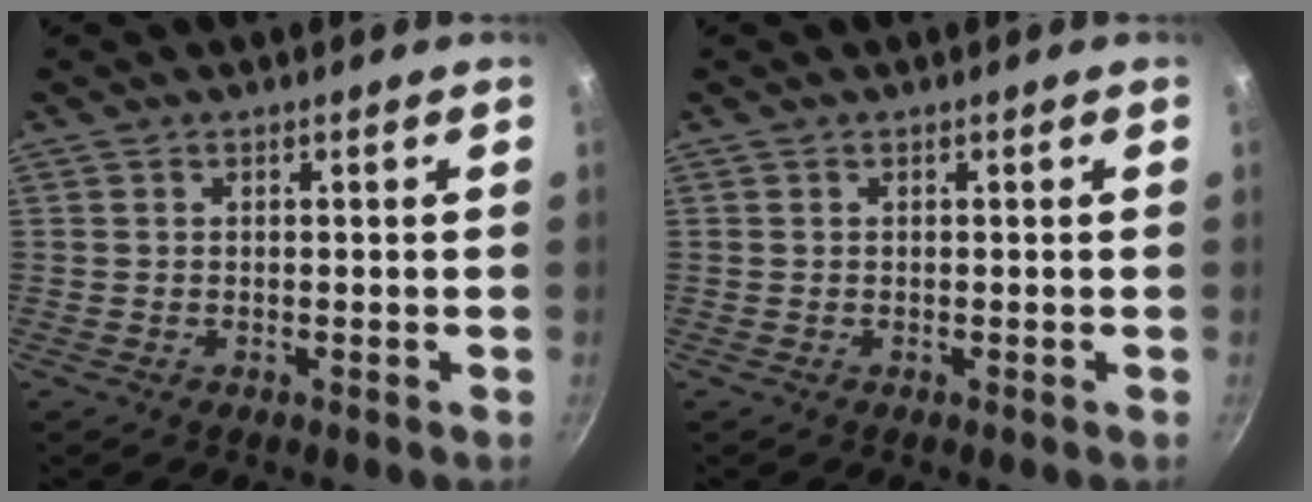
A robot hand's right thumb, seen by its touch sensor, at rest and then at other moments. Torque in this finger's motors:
{"motor_torque": [0.01, 0.01, 0.00, 0.00, 0.00]}